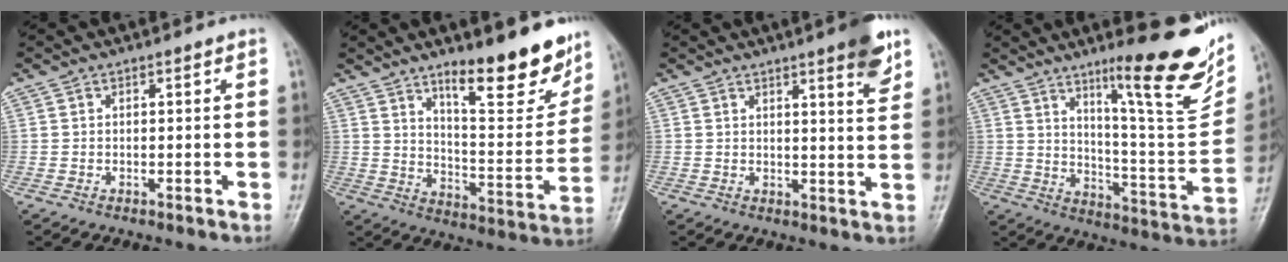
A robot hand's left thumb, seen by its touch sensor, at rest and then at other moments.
{"total": 17.3, "force": [11.9, 5.0, 11.5], "torque": [-0.120, -0.085, 0.187]}
{"total": 6.5, "force": [4.1, 0.9, 4.9], "torque": [-0.057, -0.023, 0.052]}
{"total": 21.5, "force": [12.3, 3.9, 17.2], "torque": [-0.204, -0.064, 0.189]}